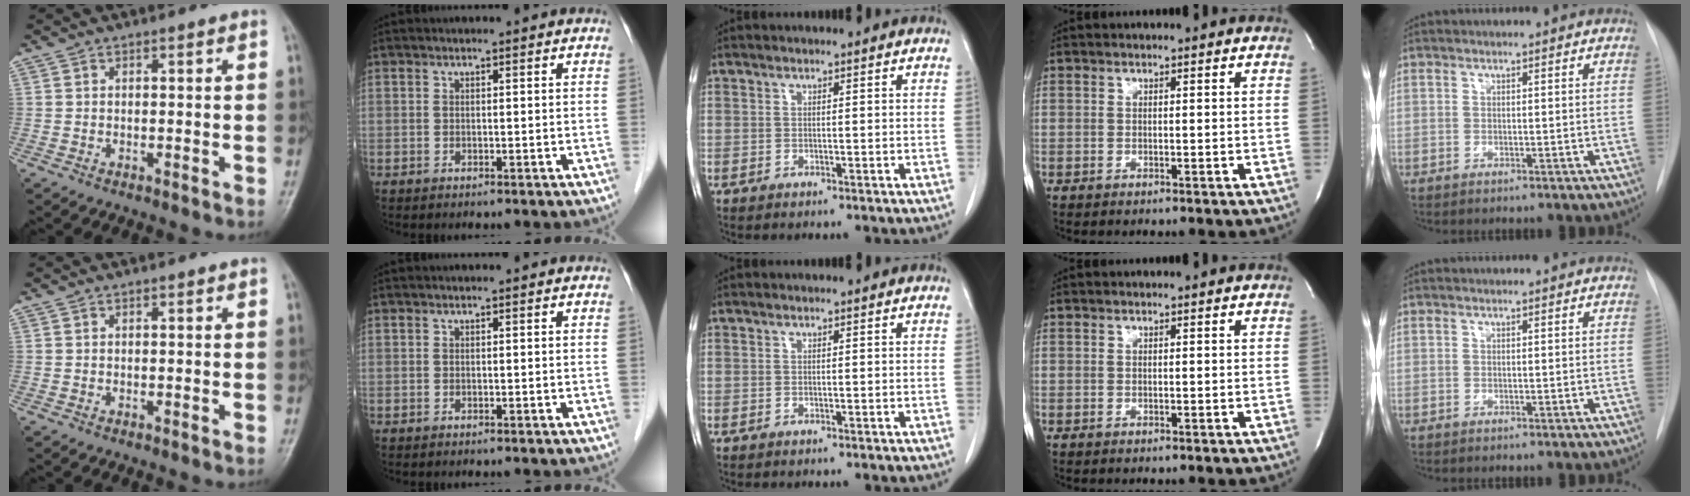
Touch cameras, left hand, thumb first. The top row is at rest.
{}